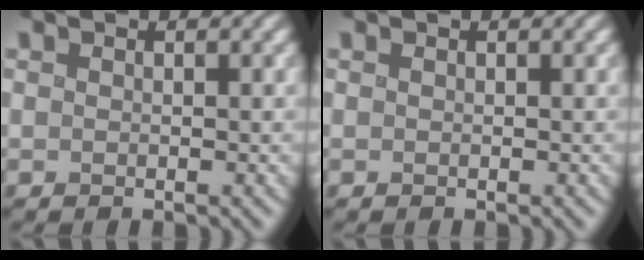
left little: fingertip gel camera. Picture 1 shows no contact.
{"total": 0.0}